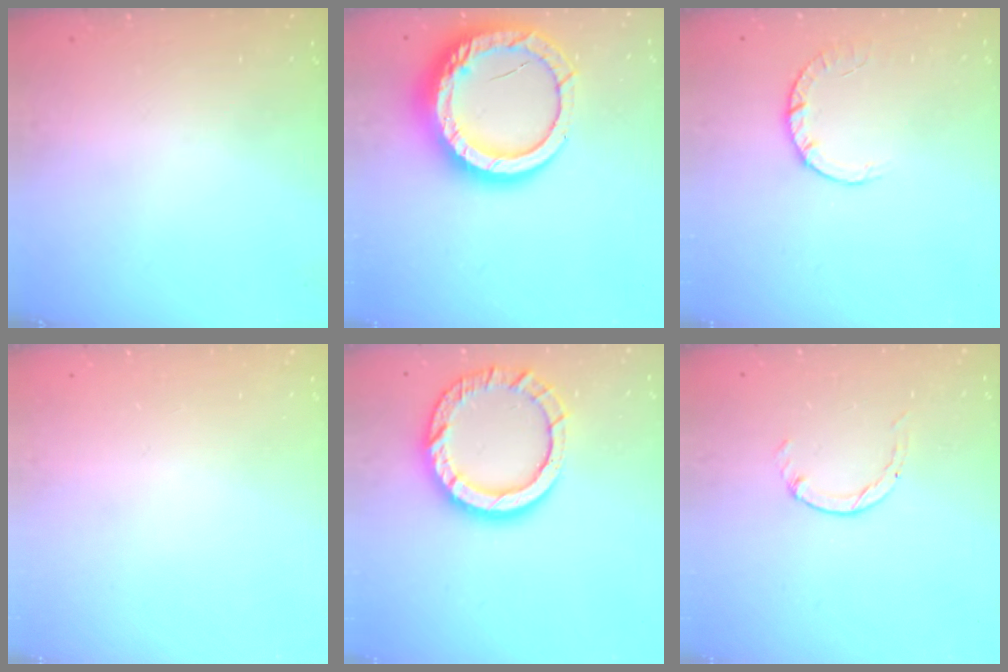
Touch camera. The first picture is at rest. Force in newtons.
{"total": 21.8, "press": 21.7, "slide": 2.1}
{"total": 2.8, "press": 2.8, "slide": 0.4}
{"total": 0.0}
{"total": 14.1, "press": 14.1, "slide": 1.3}
{"total": 0.0}